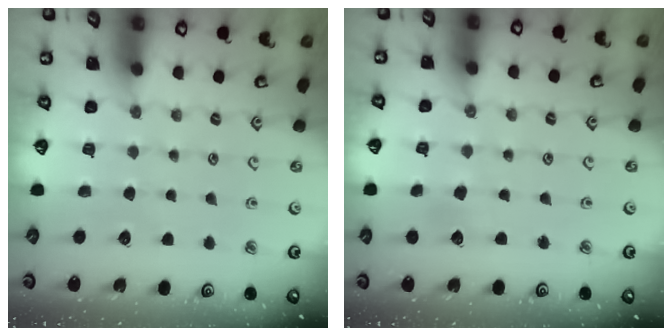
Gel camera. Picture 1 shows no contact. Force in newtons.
{"total": 2.8, "press": 2.8, "slide": 0.3}